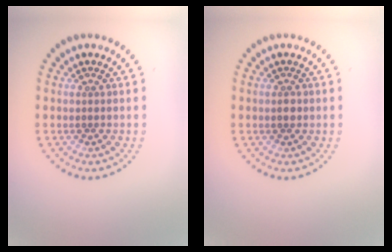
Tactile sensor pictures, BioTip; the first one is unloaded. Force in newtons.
{"total": 1.0, "press": 1.0, "slide": 0.1}